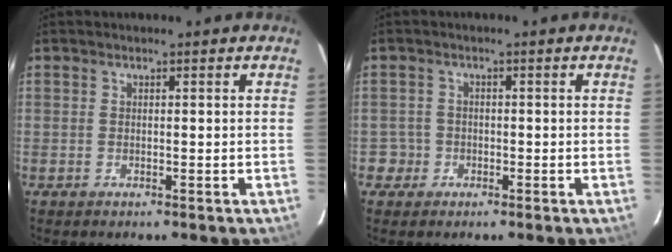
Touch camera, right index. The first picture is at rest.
{"total": 2.9, "force": [-1.1, 2.6, -0.4], "torque": [0.013, 0.021, -0.017]}